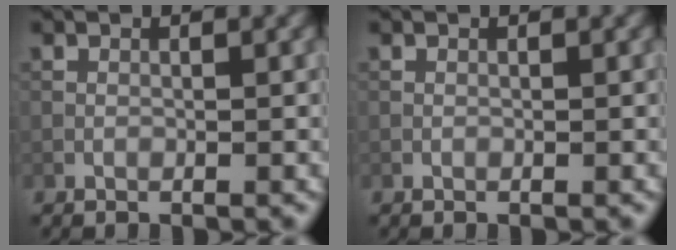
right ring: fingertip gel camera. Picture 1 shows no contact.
{"total": 0.0}